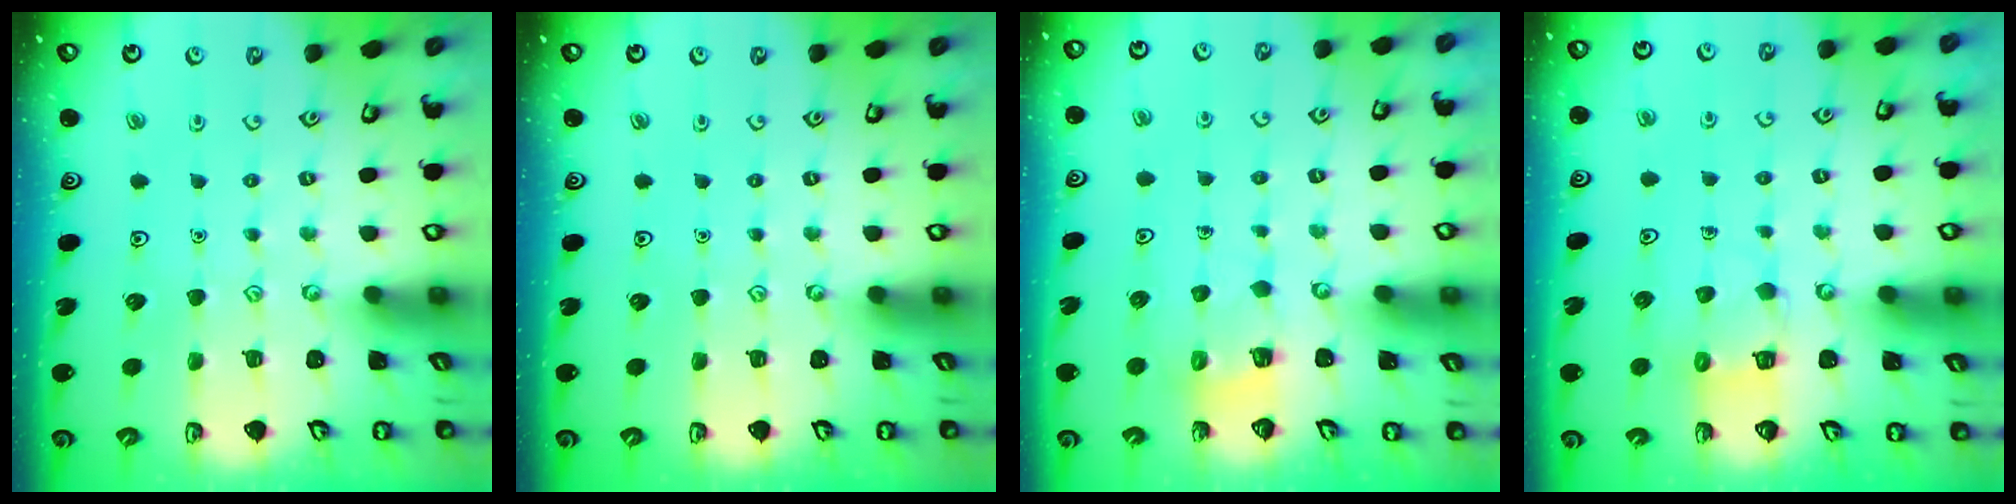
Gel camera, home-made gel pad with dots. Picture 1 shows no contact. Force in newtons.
{"total": 0.0}
{"total": 4.7, "press": 4.7, "slide": 0.2}
{"total": 7.2, "press": 7.1, "slide": 0.4}